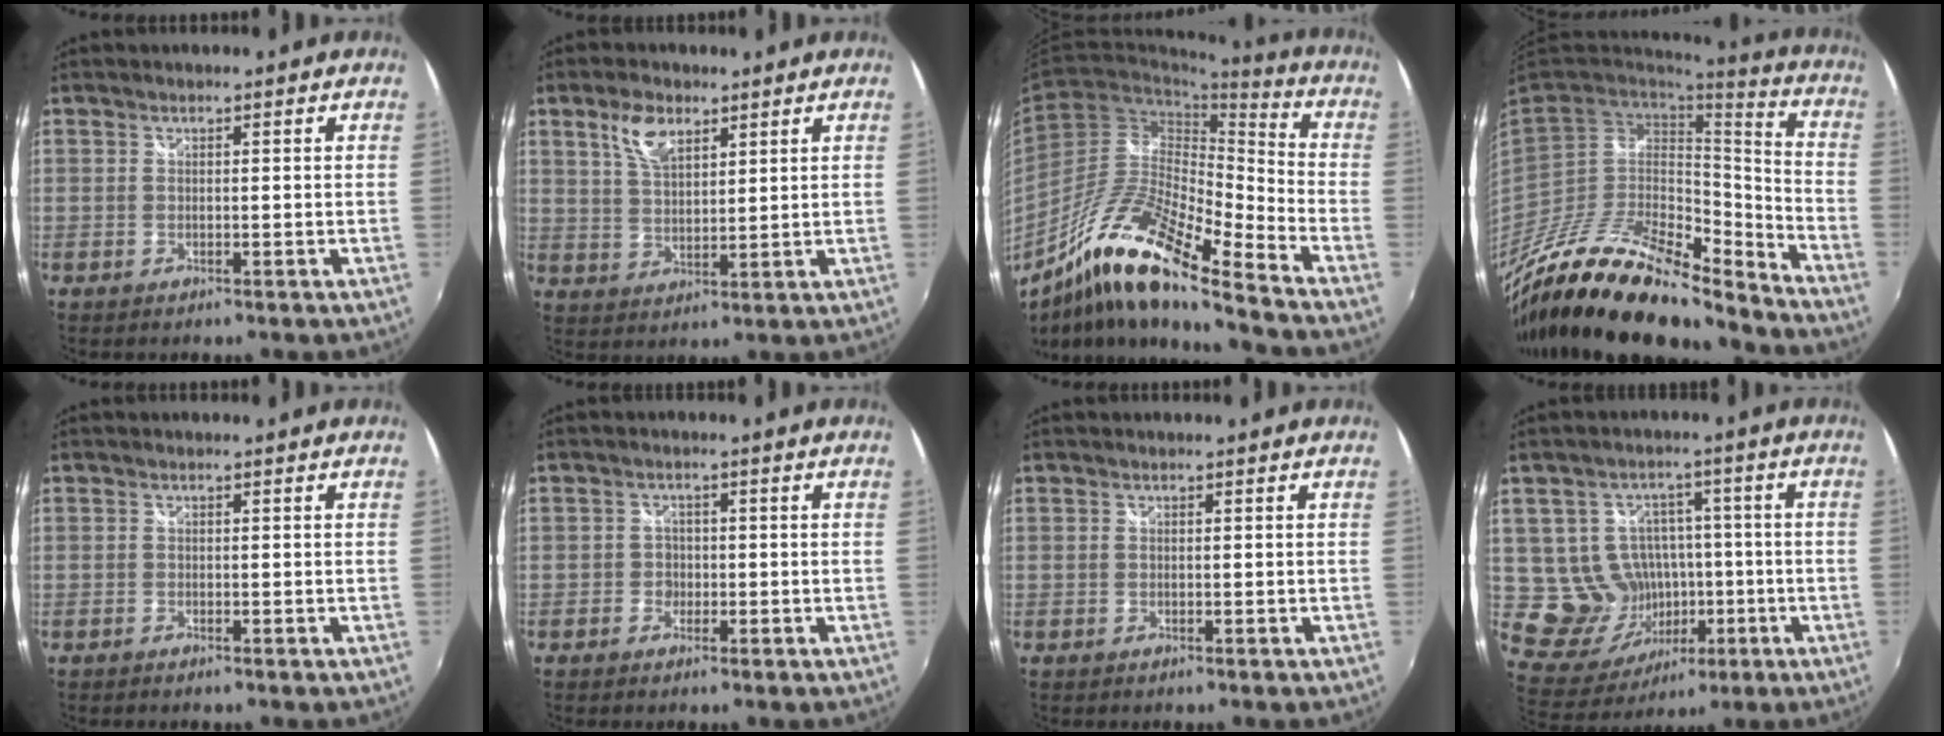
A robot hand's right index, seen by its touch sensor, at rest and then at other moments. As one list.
[{"total": 6.6, "force": [3.8, 3.3, 4.3], "torque": [-0.082, 0.009, 0.071]}, {"total": 17.7, "force": [-12.5, 2.2, 12.3], "torque": [-0.222, -0.007, -0.250]}, {"total": 26.6, "force": [-21.3, 8.4, 13.5], "torque": [-0.253, -0.024, -0.367]}, {"total": 0.0}, {"total": 2.1, "force": [-0.9, 1.9, 0.2], "torque": [-0.004, 0.005, -0.015]}, {"total": 0.0}, {"total": 12.2, "force": [-0.6, 11.6, 3.8], "torque": [-0.092, 0.017, 0.018]}]